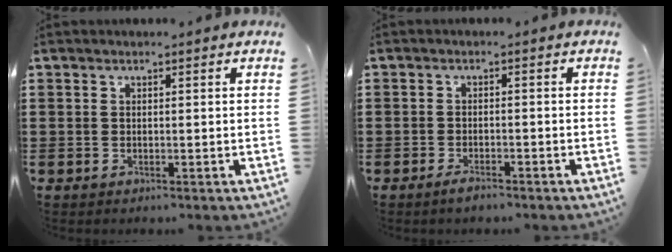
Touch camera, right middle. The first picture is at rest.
{"total": 1.8, "force": [-1.5, 0.3, 1.0], "torque": [-0.020, -0.001, -0.026]}